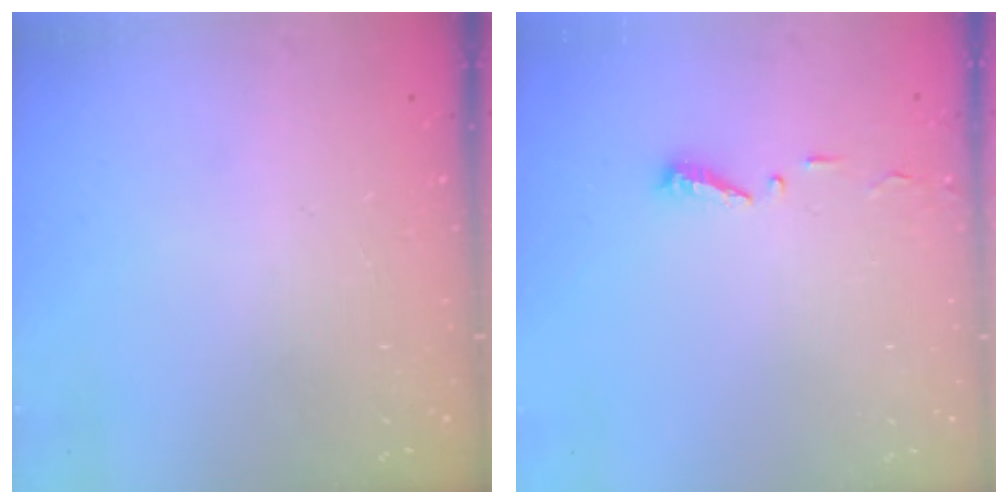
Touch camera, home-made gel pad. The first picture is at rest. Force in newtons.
{"total": 4.7, "press": 4.7, "slide": 0.5}